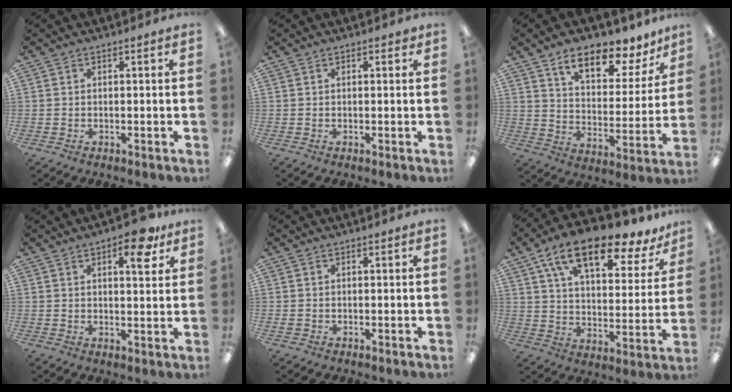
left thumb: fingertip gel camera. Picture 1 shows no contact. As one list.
[{"total": 0.9, "force": [0.6, 0.4, 0.5], "torque": [-0.003, -0.001, 0.008]}, {"total": 13.2, "force": [10.0, 5.3, 6.9], "torque": [-0.103, -0.061, 0.173]}, {"total": 8.7, "force": [5.1, 3.4, 6.2], "torque": [-0.068, -0.028, 0.077]}, {"total": 0.8, "force": [-0.1, 0.7, 0.3], "torque": [-0.007, 0.005, -0.003]}, {"total": 17.5, "force": [12.0, 6.4, 11.0], "torque": [-0.187, -0.066, 0.204]}]